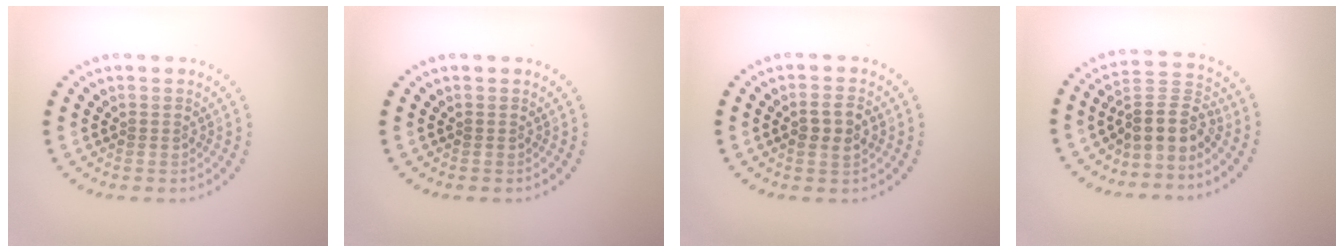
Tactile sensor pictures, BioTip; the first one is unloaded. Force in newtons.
{"total": 0.0}
{"total": 2.6, "press": 2.5, "slide": 0.5}
{"total": 3.9, "press": 3.0, "slide": 2.5}